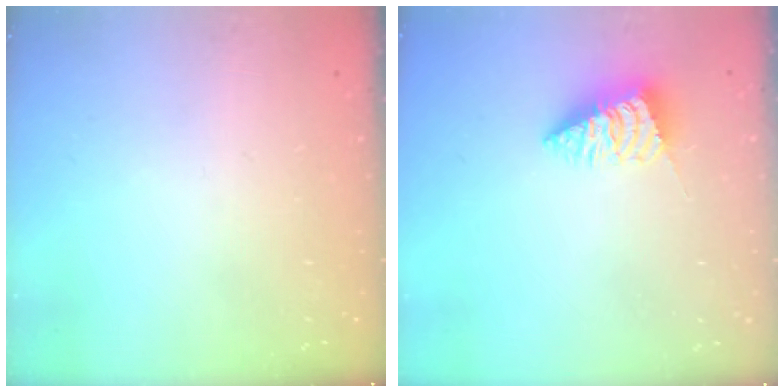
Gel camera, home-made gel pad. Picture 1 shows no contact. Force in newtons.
{"total": 2.6, "press": 2.6, "slide": 0.1}